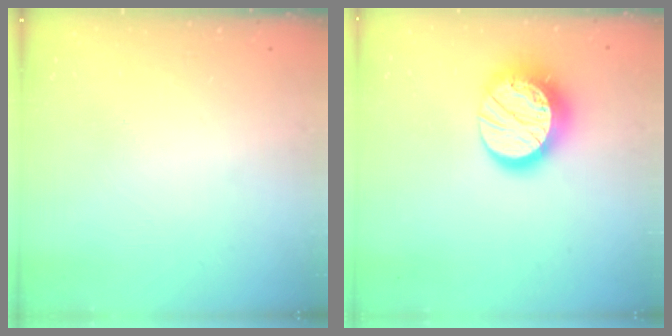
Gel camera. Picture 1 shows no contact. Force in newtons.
{"total": 15.3, "press": 15.2, "slide": 1.2}